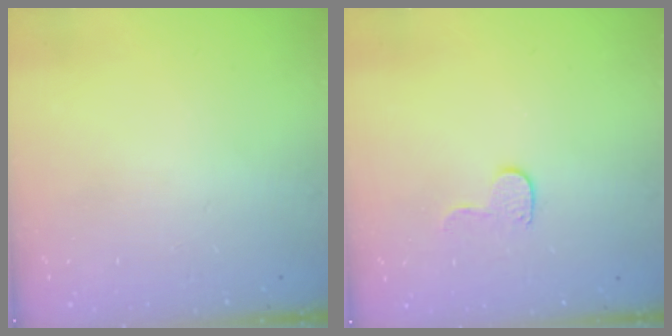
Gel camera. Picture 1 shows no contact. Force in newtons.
{"total": 6.7, "press": 6.7, "slide": 0.6}